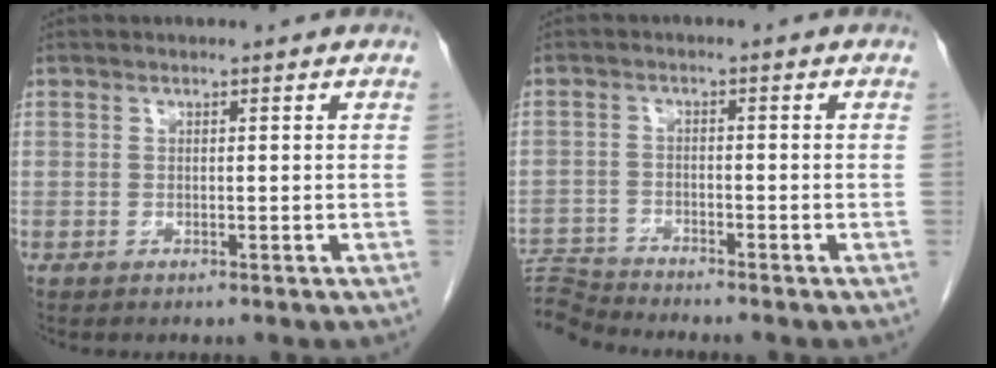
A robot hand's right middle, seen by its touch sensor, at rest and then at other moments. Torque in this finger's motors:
{"motor_torque": [-0.73, -0.57, 0.01, 0.03]}